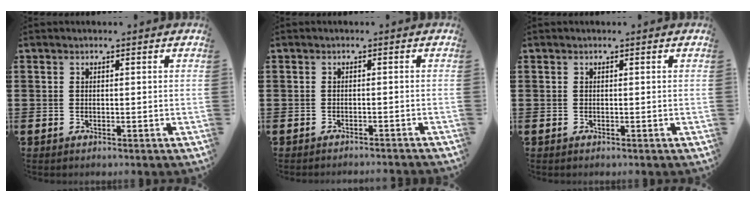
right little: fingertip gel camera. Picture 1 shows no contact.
{"total": 0.8, "force": [-0.8, -0.2, 0.0], "torque": [0.001, 0.002, -0.017]}
{"total": 0.0}